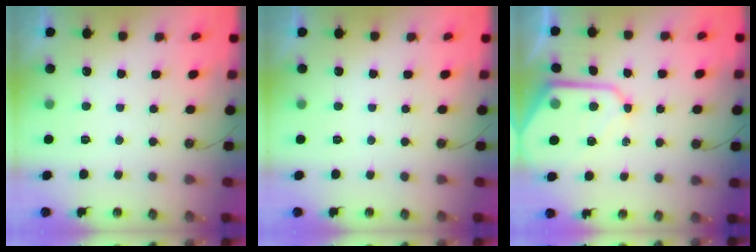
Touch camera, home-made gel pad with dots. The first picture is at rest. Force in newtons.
{"total": 0.0}
{"total": 12.0, "press": 12.0, "slide": 1.1}